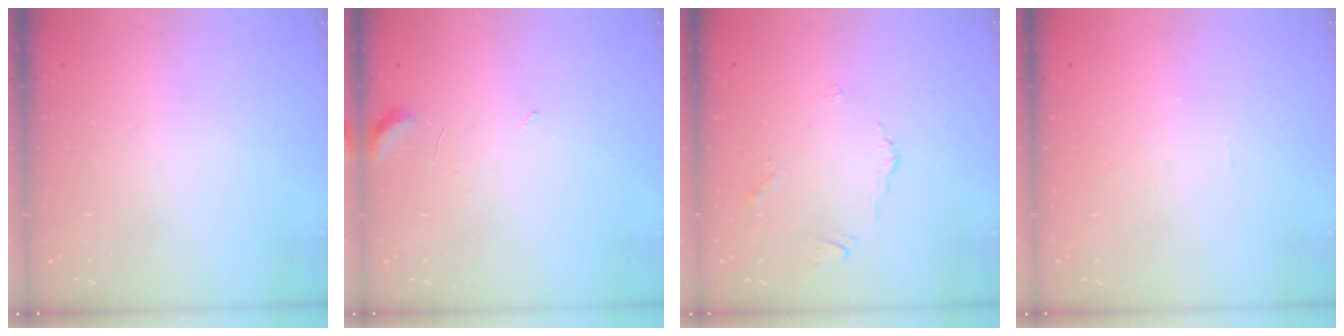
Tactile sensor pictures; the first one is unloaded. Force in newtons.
{"total": 4.6, "press": 4.6, "slide": 0.5}
{"total": 2.8, "press": 2.8, "slide": 0.6}
{"total": 0.0}